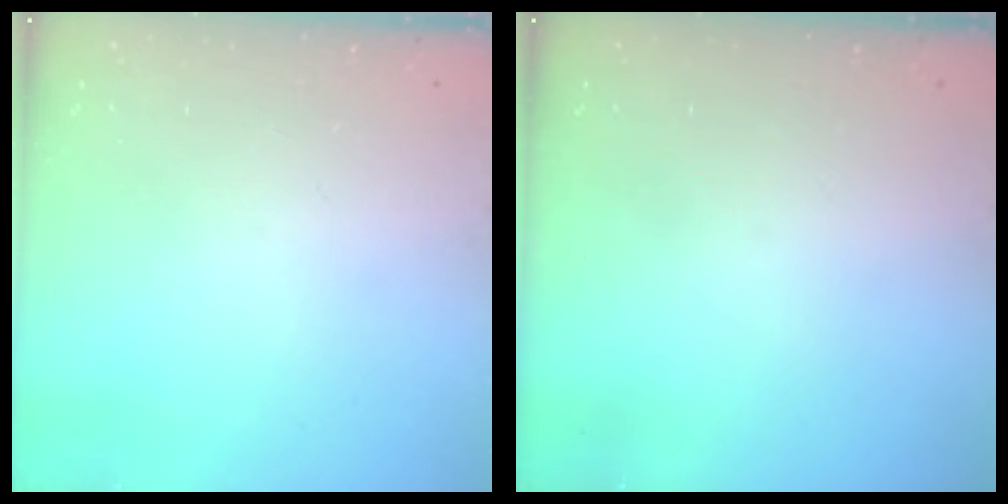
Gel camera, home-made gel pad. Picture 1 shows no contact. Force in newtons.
{"total": 0.0}